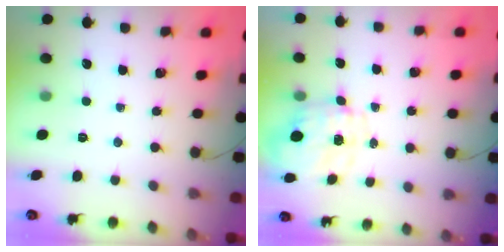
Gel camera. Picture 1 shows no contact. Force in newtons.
{"total": 2.6, "press": 2.4, "slide": 1.0}